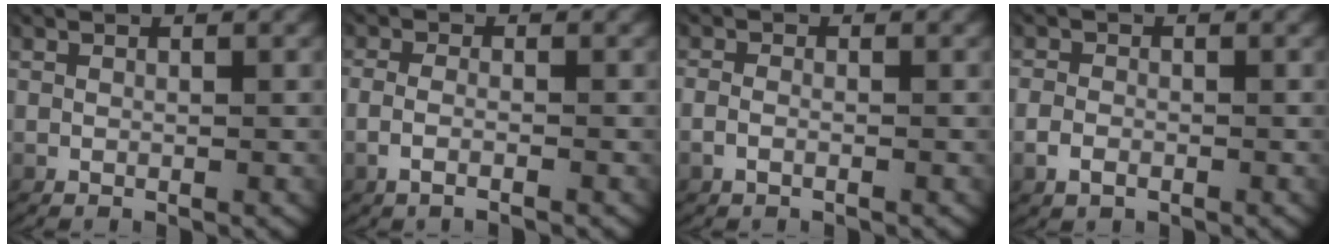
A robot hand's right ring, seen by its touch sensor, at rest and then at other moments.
{"total": 2.2, "force": [-1.1, 0.6, 1.9], "torque": [-0.043, -0.005, -0.016]}
{"total": 1.1, "force": [-0.6, 0.4, 0.9], "torque": [-0.029, -0.007, -0.007]}
{"total": 1.4, "force": [-0.8, 0.9, 0.7], "torque": [-0.020, -0.004, -0.013]}